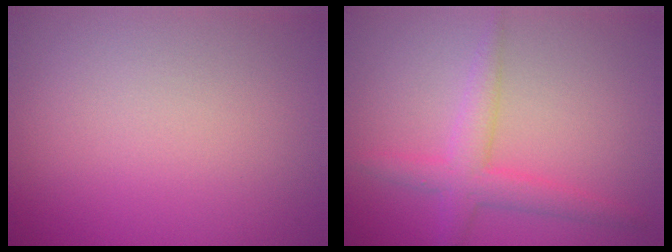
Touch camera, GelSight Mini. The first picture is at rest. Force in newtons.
{"total": 3.0, "press": 3.0, "slide": 0.2}